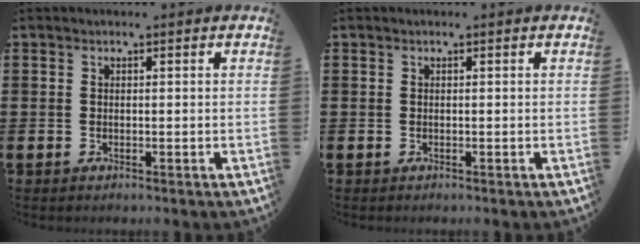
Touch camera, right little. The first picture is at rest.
{"total": 0.0}